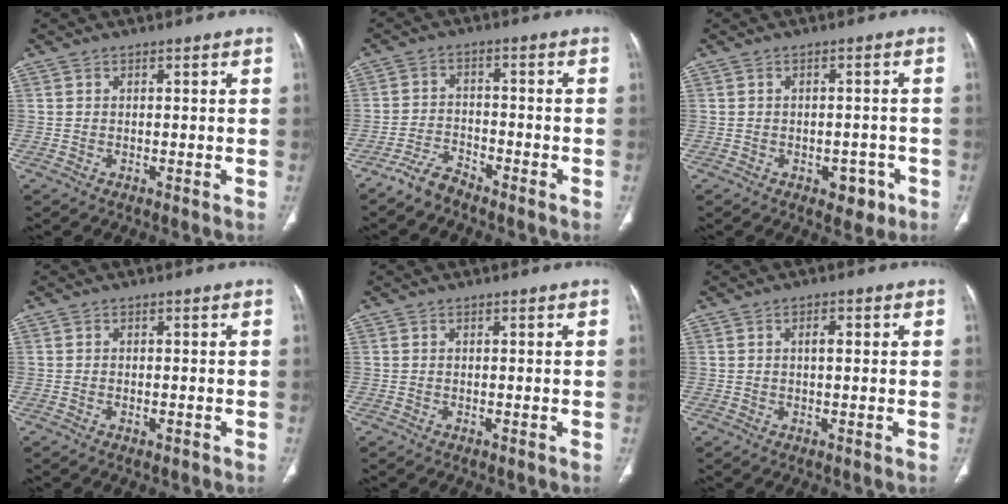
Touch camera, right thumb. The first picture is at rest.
{"total": 4.3, "force": [-4.0, 1.2, 1.3], "torque": [-0.029, 0.015, -0.079]}
{"total": 4.2, "force": [-2.0, 2.8, 2.5], "torque": [-0.012, 0.013, -0.021]}
{"total": 1.1, "force": [-0.5, 0.6, 0.8], "torque": [-0.015, 0.005, -0.004]}
{"total": 0.0}
{"total": 2.3, "force": [0.5, 0.9, 2.1], "torque": [-0.036, 0.004, 0.006]}